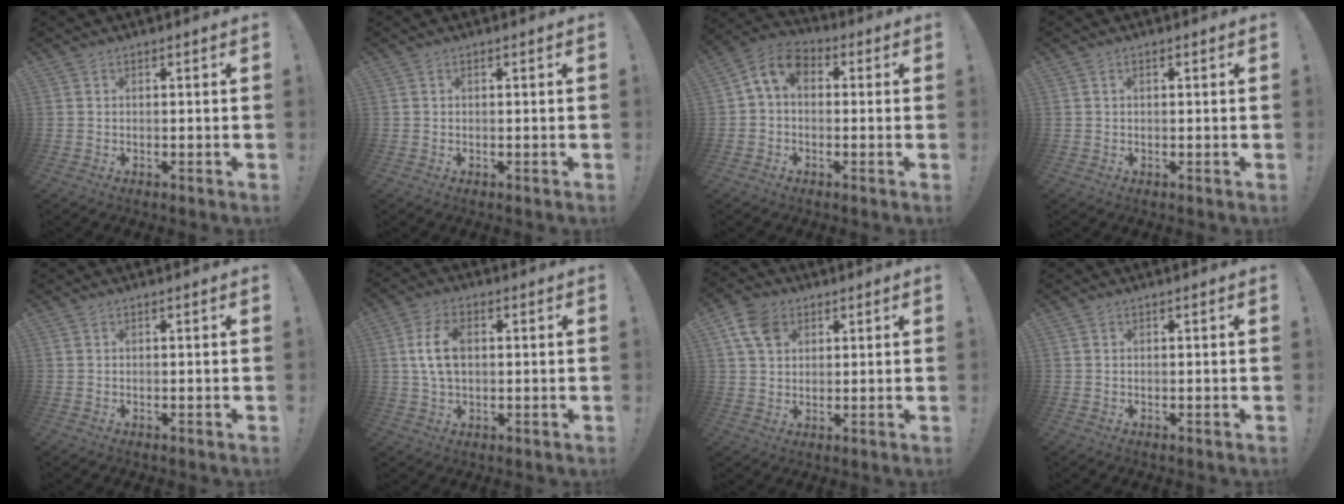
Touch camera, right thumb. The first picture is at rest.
{"total": 0.0}
{"total": 7.6, "force": [1.2, 5.2, 5.4], "torque": [-0.102, 0.008, 0.028]}
{"total": 0.8, "force": [0.3, 0.4, 0.6], "torque": [-0.003, 0.000, 0.004]}
{"total": 0.0}
{"total": 9.4, "force": [1.5, 5.8, 7.2], "torque": [-0.130, -0.003, 0.026]}
{"total": 8.9, "force": [3.9, 6.4, 4.6], "torque": [-0.082, -0.003, 0.080]}
{"total": 0.0}